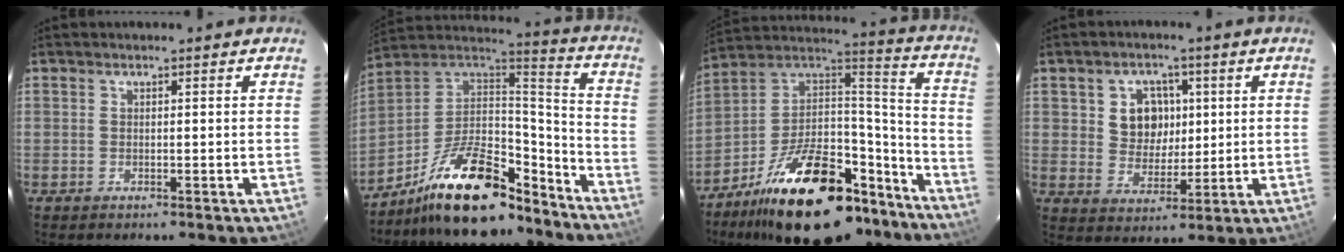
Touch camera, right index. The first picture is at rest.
{"total": 21.7, "force": [-15.2, 8.1, 13.2], "torque": [-0.242, 0.012, -0.249]}
{"total": 29.8, "force": [-19.5, 13.9, 17.7], "torque": [-0.295, 0.047, -0.281]}
{"total": 7.7, "force": [1.9, 6.7, 3.2], "torque": [-0.064, 0.018, 0.042]}